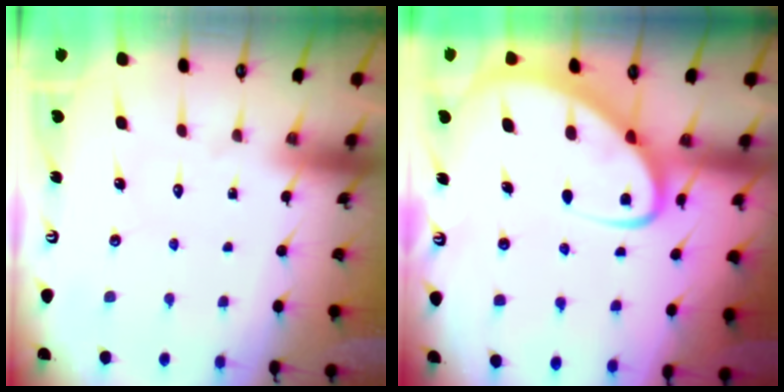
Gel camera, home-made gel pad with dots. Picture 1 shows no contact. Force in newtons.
{"total": 6.4, "press": 6.3, "slide": 0.8}